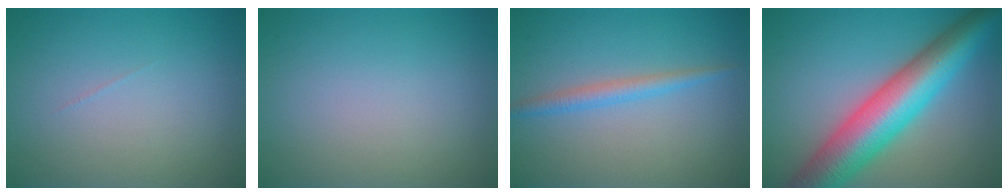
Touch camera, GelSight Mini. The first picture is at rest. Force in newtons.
{"total": 0.0}
{"total": 1.9, "press": 1.9, "slide": 0.1}
{"total": 10.6, "press": 10.6, "slide": 0.0}